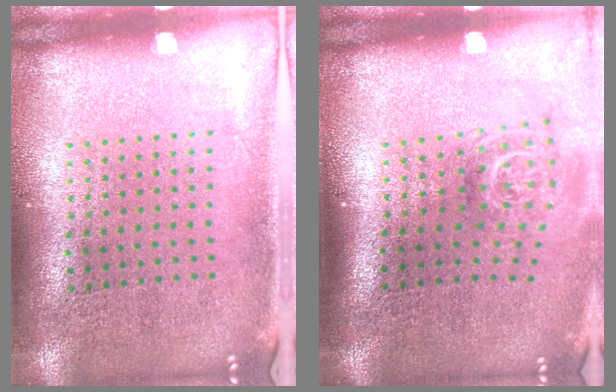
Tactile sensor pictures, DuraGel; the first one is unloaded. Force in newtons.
{"total": 1.8, "press": 1.3, "slide": 1.3}